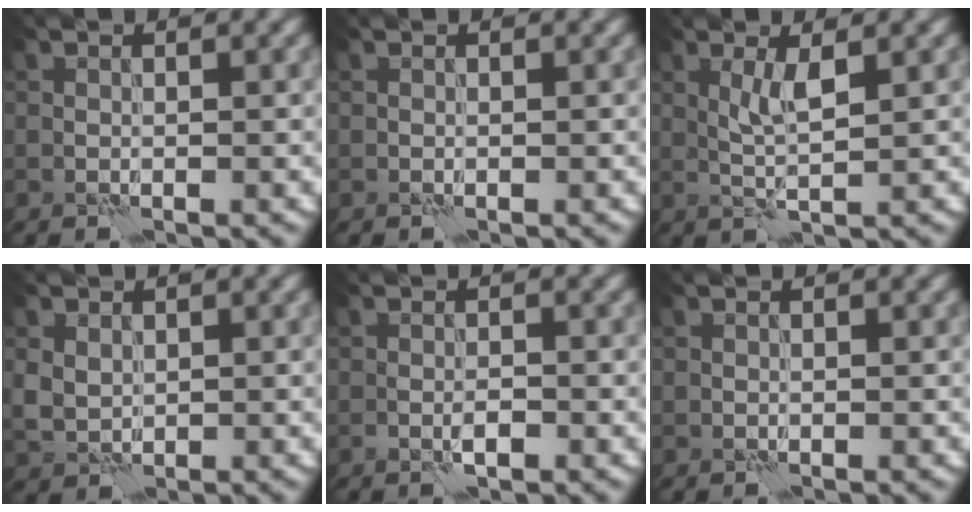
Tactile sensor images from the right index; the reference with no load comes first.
{"total": 0.0}
{"total": 2.3, "force": [1.0, 0.1, 2.1], "torque": [-0.044, 0.000, 0.020]}
{"total": 2.1, "force": [0.7, 1.6, 1.2], "torque": [-0.030, 0.002, 0.015]}
{"total": 0.9, "force": [-0.3, 0.2, 0.8], "torque": [-0.017, 0.001, -0.006]}
{"total": 0.0}